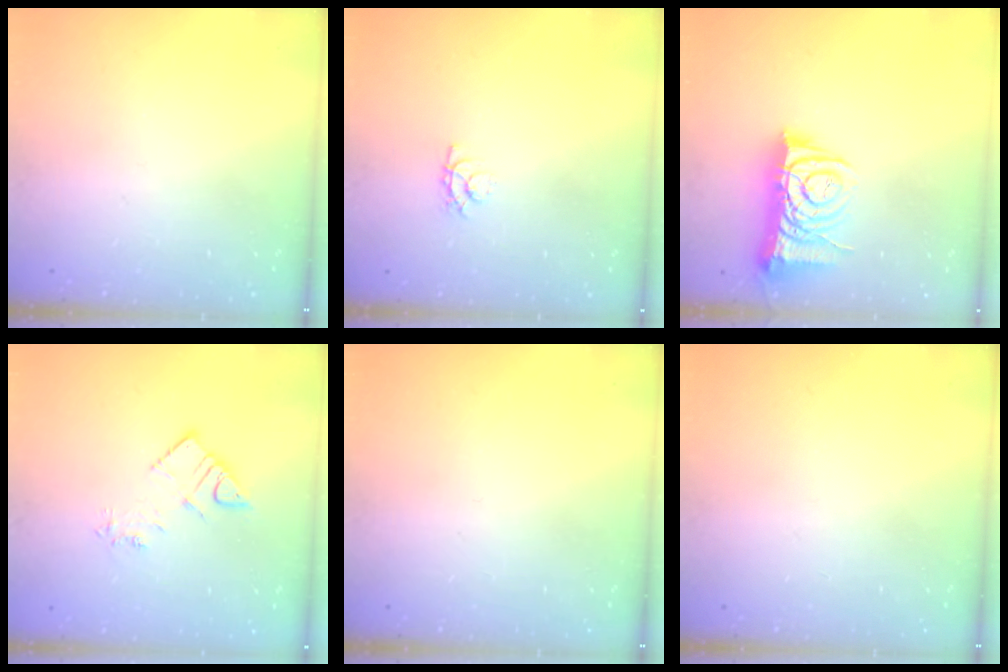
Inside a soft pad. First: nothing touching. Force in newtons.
{"total": 3.6, "press": 3.6, "slide": 0.4}
{"total": 9.5, "press": 9.4, "slide": 1.1}
{"total": 7.1, "press": 7.1, "slide": 0.6}
{"total": 0.0}
{"total": 0.0}